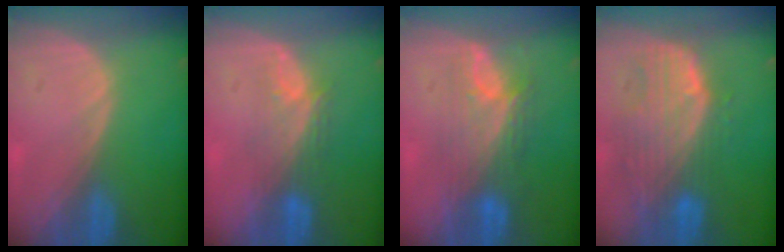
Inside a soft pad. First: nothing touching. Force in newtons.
{"total": 4.9, "press": 4.7, "slide": 1.6}
{"total": 7.3, "press": 7.1, "slide": 1.5}
{"total": 10.5, "press": 9.0, "slide": 5.3}